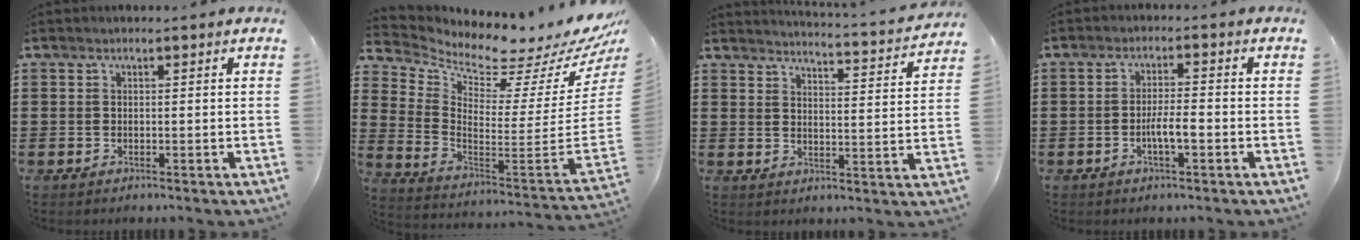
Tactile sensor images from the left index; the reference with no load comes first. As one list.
[{"total": 2.3, "force": [1.9, 0.5, 1.3], "torque": [-0.033, -0.063, 0.018]}, {"total": 2.9, "force": [2.9, -0.4, 0.5], "torque": [-0.020, -0.033, 0.042]}, {"total": 3.7, "force": [-1.3, 0.8, 3.4], "torque": [-0.067, 0.002, -0.026]}]